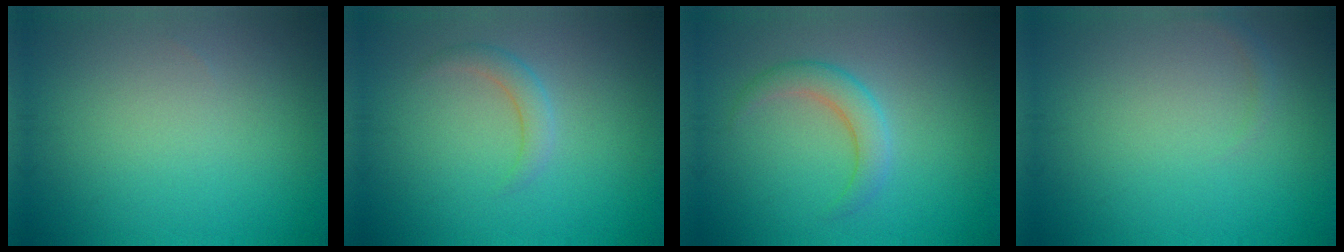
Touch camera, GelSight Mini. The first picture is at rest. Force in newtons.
{"total": 1.7, "press": 1.7, "slide": 0.0}
{"total": 2.7, "press": 2.7, "slide": 0.1}
{"total": 0.6, "press": 0.6, "slide": 0.0}